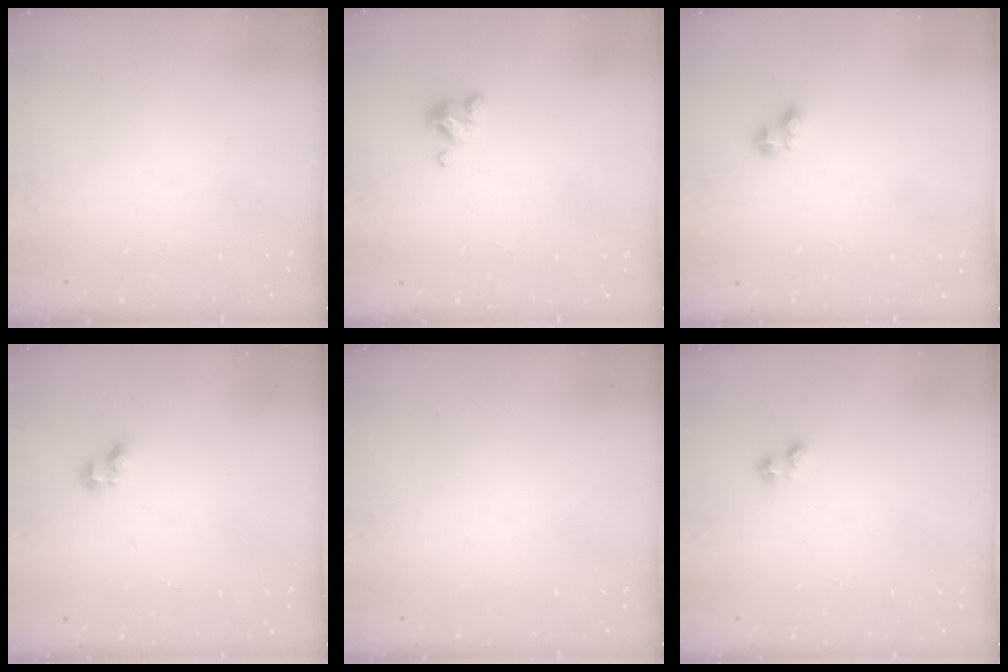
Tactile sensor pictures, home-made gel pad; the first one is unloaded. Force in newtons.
{"total": 3.6, "press": 3.6, "slide": 0.2}
{"total": 3.8, "press": 3.7, "slide": 0.6}
{"total": 2.8, "press": 2.8, "slide": 0.3}
{"total": 0.0}
{"total": 1.2, "press": 1.1, "slide": 0.5}